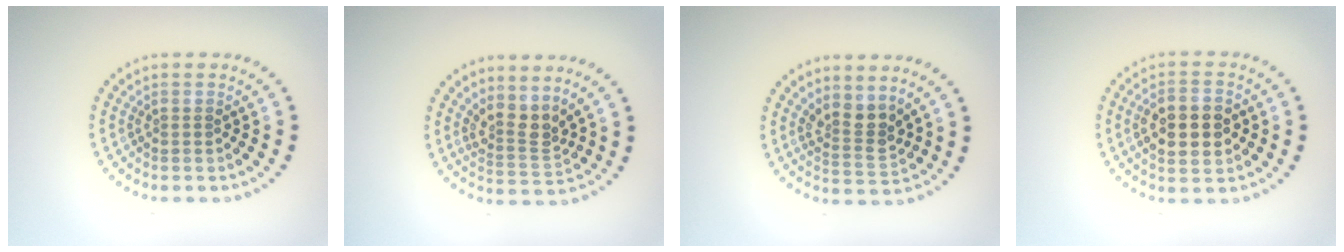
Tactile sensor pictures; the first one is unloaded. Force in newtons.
{"total": 2.8, "press": 2.0, "slide": 1.9}
{"total": 2.6, "press": 2.2, "slide": 1.5}
{"total": 5.2, "press": 5.2, "slide": 0.2}